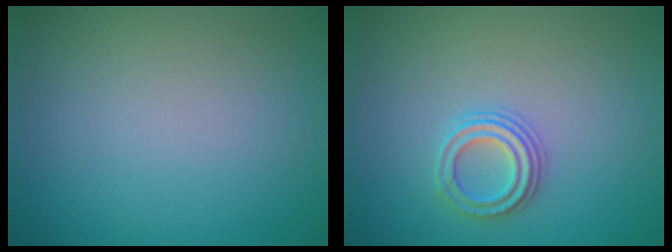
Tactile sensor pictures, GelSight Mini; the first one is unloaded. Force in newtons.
{"total": 2.3, "press": 2.2, "slide": 0.6}